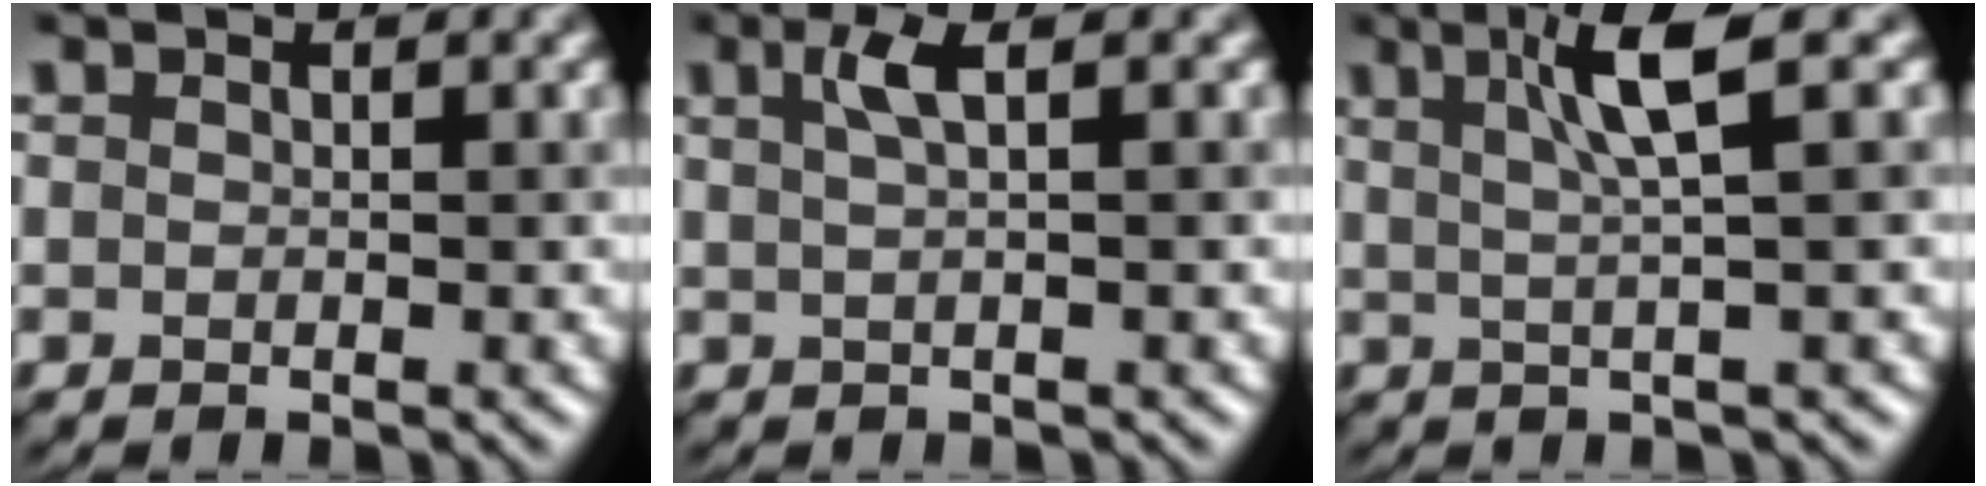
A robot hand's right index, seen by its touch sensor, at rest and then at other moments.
{"total": 2.4, "force": [0.9, 0.6, 2.1], "torque": [-0.034, 0.010, 0.018]}
{"total": 4.8, "force": [1.7, 0.4, 4.5], "torque": [-0.071, 0.012, 0.034]}